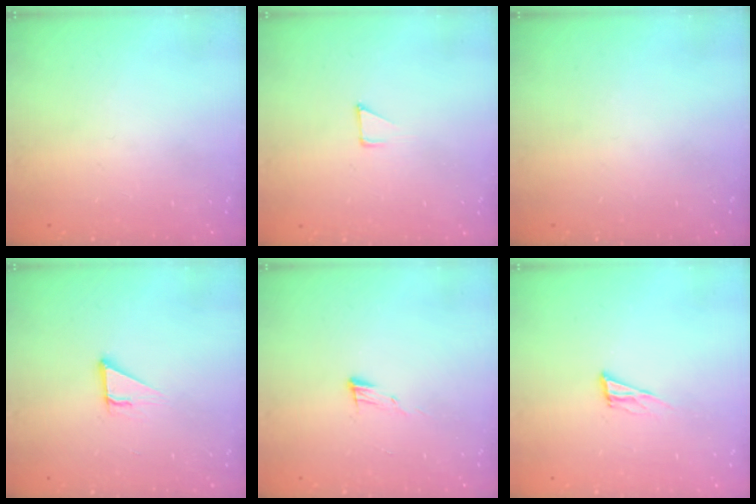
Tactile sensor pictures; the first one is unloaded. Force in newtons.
{"total": 4.8, "press": 4.8, "slide": 0.2}
{"total": 0.0}
{"total": 3.4, "press": 3.4, "slide": 0.3}
{"total": 5.4, "press": 5.4, "slide": 0.5}
{"total": 8.4, "press": 8.0, "slide": 2.2}